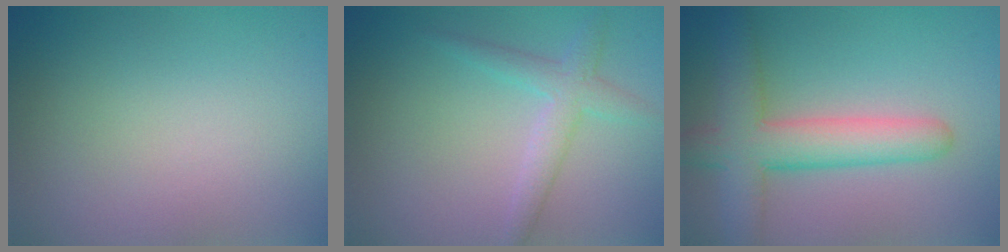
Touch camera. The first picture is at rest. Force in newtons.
{"total": 2.7, "press": 2.7, "slide": 0.1}
{"total": 6.3, "press": 6.3, "slide": 0.4}